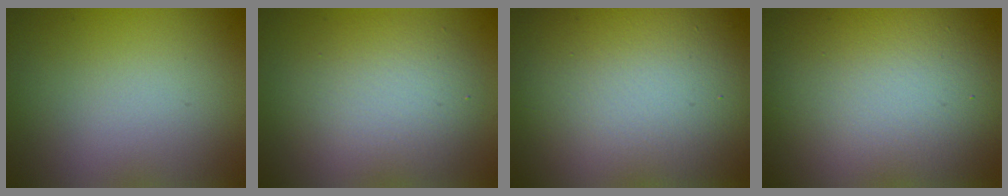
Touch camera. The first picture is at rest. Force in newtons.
{"total": 5.1, "press": 5.0, "slide": 0.4}
{"total": 19.5, "press": 19.4, "slide": 0.8}
{"total": 14.4, "press": 14.4, "slide": 1.0}